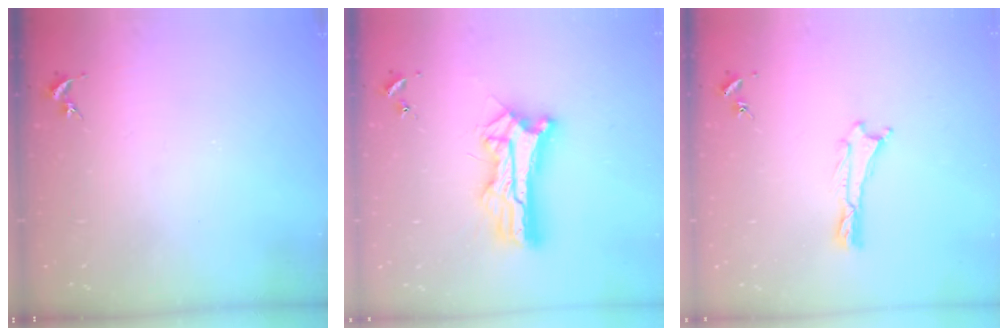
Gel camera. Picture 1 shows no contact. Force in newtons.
{"total": 11.7, "press": 11.6, "slide": 1.0}
{"total": 0.0}